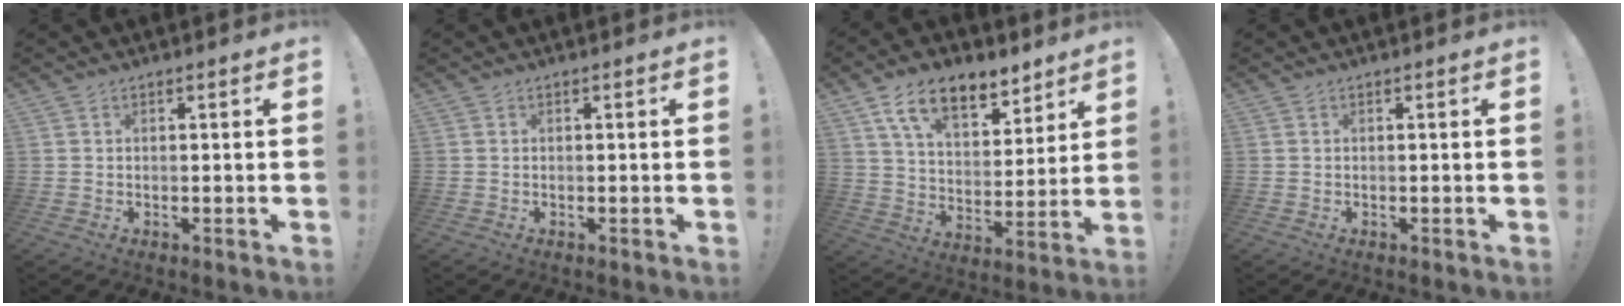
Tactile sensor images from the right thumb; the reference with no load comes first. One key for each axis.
{"total": 0.0}
{"total": 15.2, "fx": 9.8, "fy": 7.7, "fz": 8.7, "tx": -0.148, "ty": -0.050, "tz": 0.178}
{"total": 0.0}